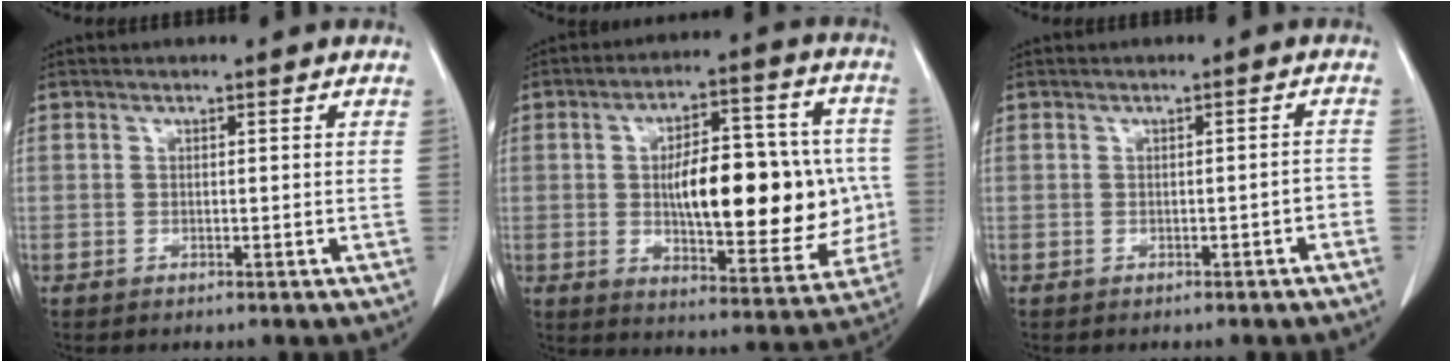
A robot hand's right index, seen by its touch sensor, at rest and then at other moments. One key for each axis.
{"total": 19.9, "fx": -0.5, "fy": 7.5, "fz": 18.4, "tx": -0.264, "ty": 0.022, "tz": 0.004}
{"total": 1.6, "fx": -1.0, "fy": 0.4, "fz": 1.2, "tx": -0.015, "ty": 0.002, "tz": -0.011}